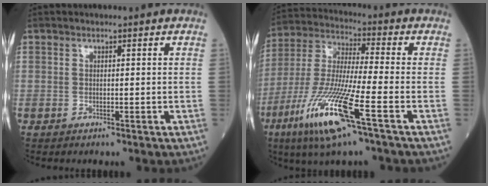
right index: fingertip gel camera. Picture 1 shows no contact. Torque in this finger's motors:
{"motor_torque": [0.48, -0.36, 0.75, 0.21]}